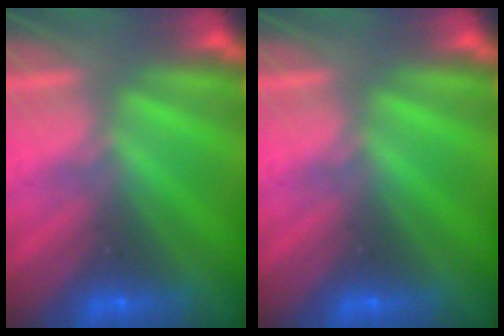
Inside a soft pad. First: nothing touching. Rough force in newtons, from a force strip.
{"total": 0.0}